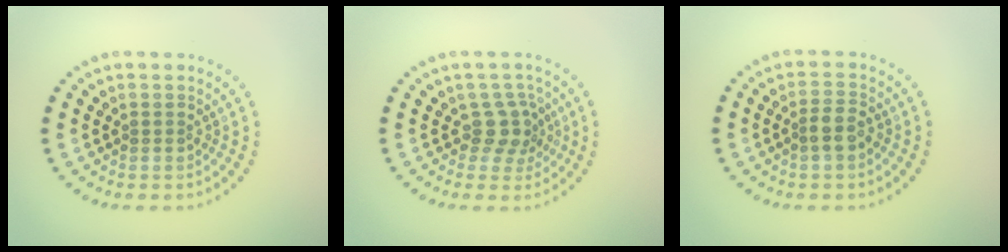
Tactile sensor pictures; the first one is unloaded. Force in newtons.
{"total": 2.6, "press": 2.0, "slide": 1.7}
{"total": 2.1, "press": 2.0, "slide": 0.7}